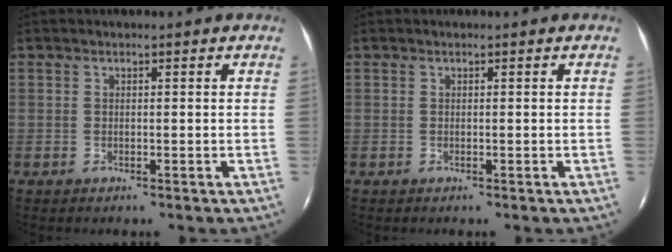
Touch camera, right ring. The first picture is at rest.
{"total": 0.0}